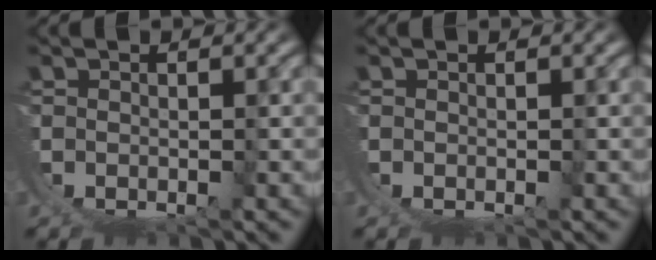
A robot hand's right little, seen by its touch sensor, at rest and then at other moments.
{"total": 0.0}